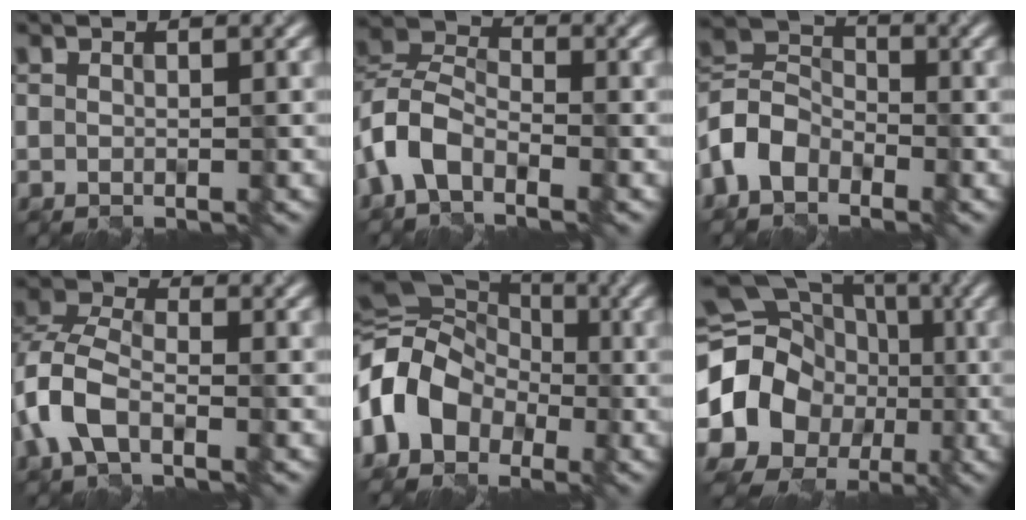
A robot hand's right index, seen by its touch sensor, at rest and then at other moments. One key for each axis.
{"total": 5.6, "fx": -3.3, "fy": 3.1, "fz": 3.2, "tx": -0.065, "ty": 0.005, "tz": -0.079}
{"total": 4.9, "fx": -2.8, "fy": 3.3, "fz": 2.2, "tx": -0.049, "ty": 0.005, "tz": -0.068}
{"total": 5.0, "fx": -2.2, "fy": 2.8, "fz": 3.4, "tx": -0.078, "ty": 0.003, "tz": -0.054}
{"total": 11.4, "fx": -2.8, "fy": 9.0, "fz": 6.3, "tx": -0.117, "ty": 0.005, "tz": -0.082}
{"total": 20.7, "fx": -1.1, "fy": 19.2, "fz": 7.8, "tx": -0.172, "ty": 0.011, "tz": -0.058}